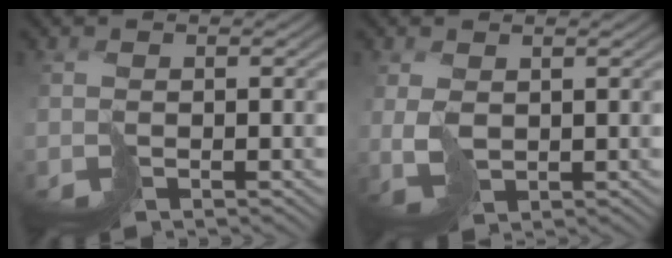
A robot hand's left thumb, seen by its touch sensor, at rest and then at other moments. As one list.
[{"total": 2.0, "force": [0.9, 1.5, 1.0], "torque": [-0.041, -0.005, 0.028]}]